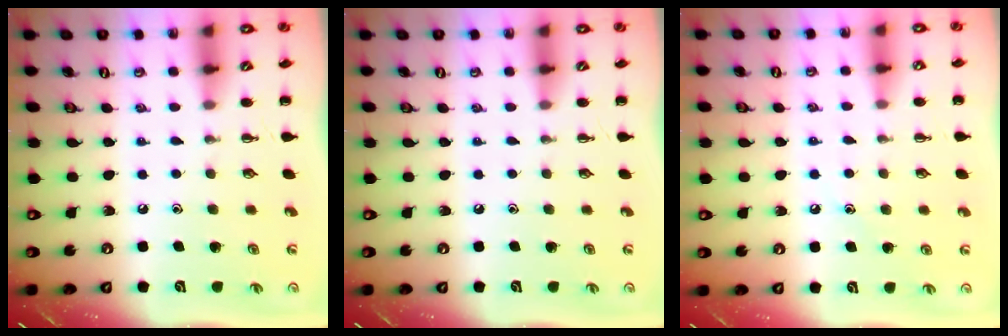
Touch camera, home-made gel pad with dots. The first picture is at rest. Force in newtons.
{"total": 0.0}
{"total": 7.6, "press": 7.4, "slide": 1.8}